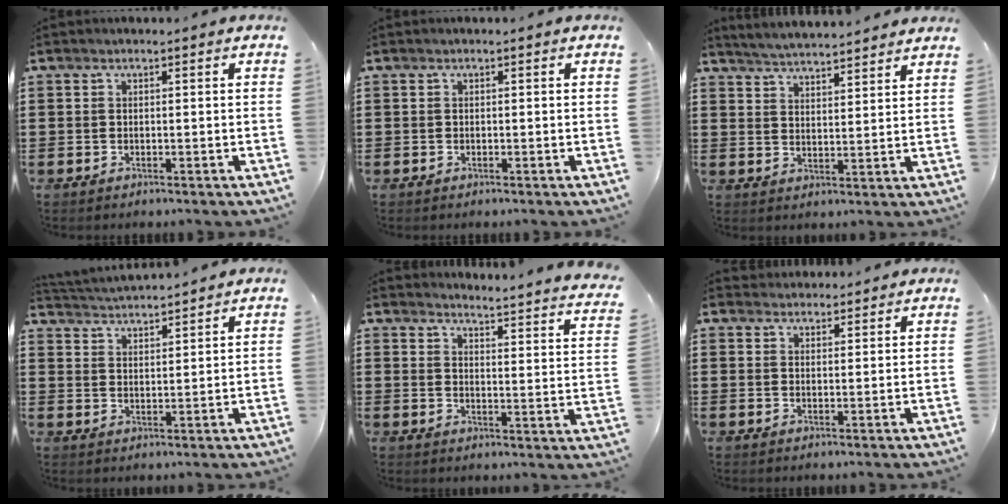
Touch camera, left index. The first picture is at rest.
{"total": 0.0}
{"total": 4.2, "force": [4.2, -0.6, 0.2], "torque": [-0.019, -0.024, 0.073]}
{"total": 3.1, "force": [3.1, -0.1, -0.1], "torque": [-0.010, -0.017, 0.053]}
{"total": 3.0, "force": [2.9, -0.5, 0.7], "torque": [-0.023, -0.036, 0.040]}
{"total": 2.2, "force": [2.2, 0.5, -0.3], "torque": [-0.001, -0.002, 0.043]}